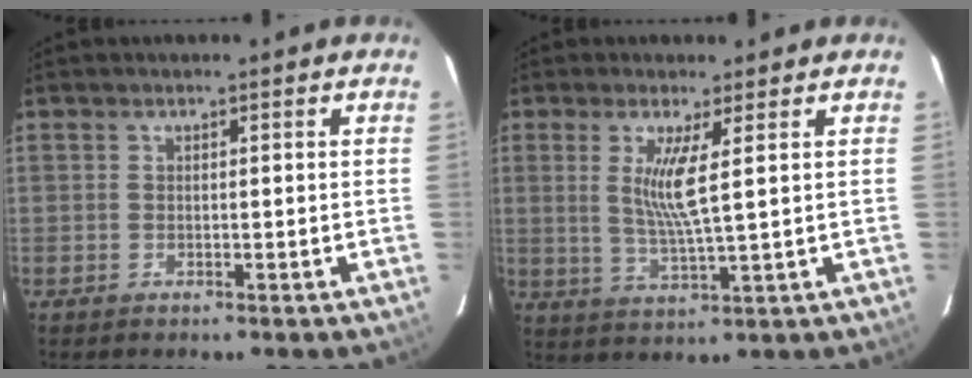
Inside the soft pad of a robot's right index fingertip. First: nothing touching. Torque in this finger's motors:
{"motor_torque": [0.43, -0.15, 0.38, 0.13]}